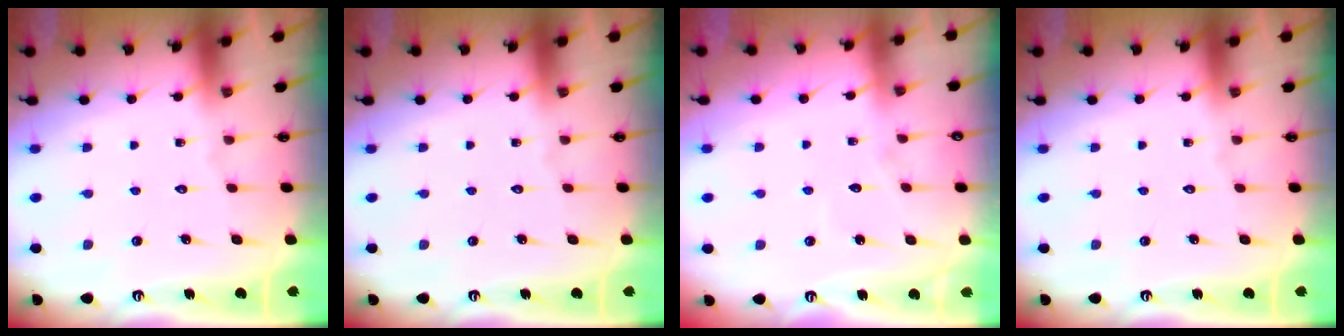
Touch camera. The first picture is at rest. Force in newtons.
{"total": 0.0}
{"total": 5.8, "press": 5.8, "slide": 0.4}
{"total": 0.0}